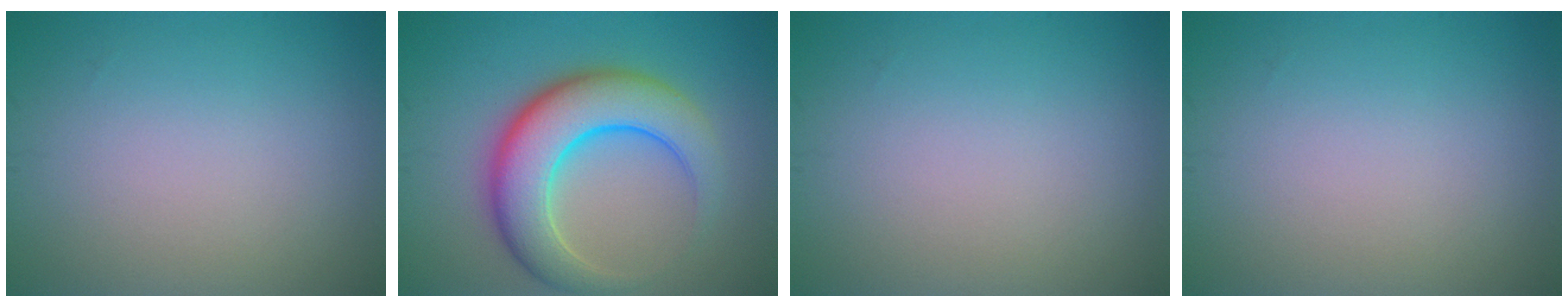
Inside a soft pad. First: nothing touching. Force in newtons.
{"total": 8.2, "press": 8.2, "slide": 0.3}
{"total": 0.0}
{"total": 0.0}